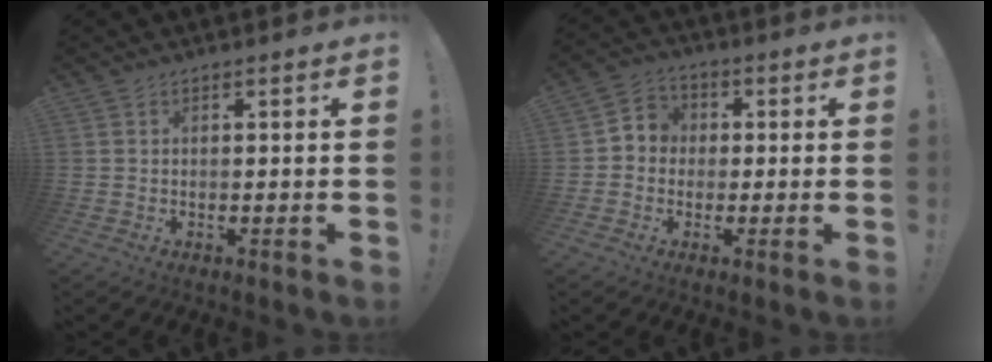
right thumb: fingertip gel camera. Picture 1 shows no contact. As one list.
[{"total": 5.5, "force": [-1.3, 5.1, 1.6], "torque": [-0.023, 0.023, -0.019]}]